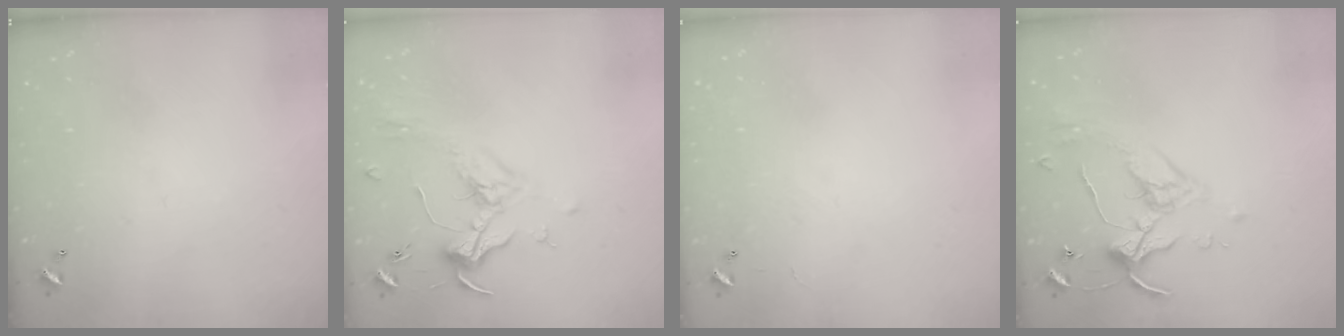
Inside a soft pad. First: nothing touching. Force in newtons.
{"total": 1.8, "press": 1.6, "slide": 0.9}
{"total": 9.3, "press": 9.3, "slide": 0.6}
{"total": 4.0, "press": 3.9, "slide": 0.5}